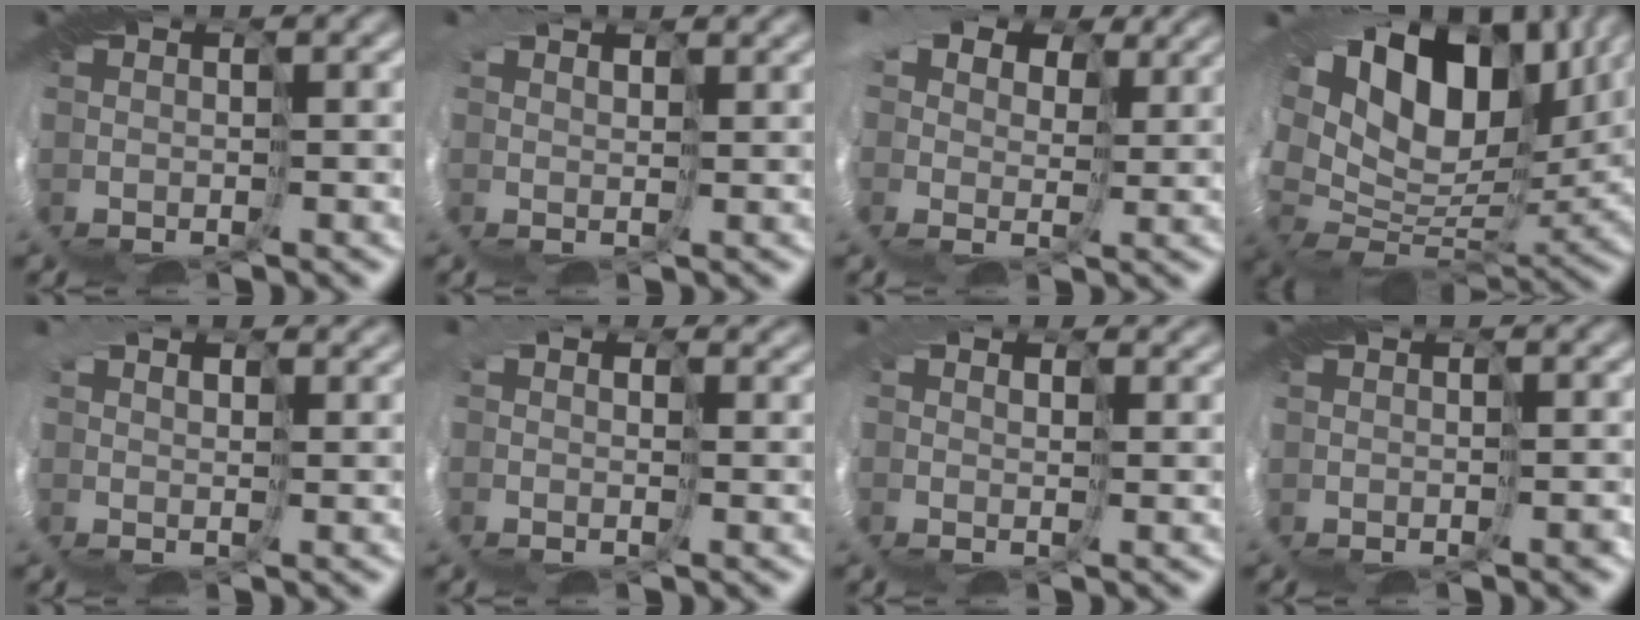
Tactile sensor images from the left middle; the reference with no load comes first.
{"total": 3.0, "force": [2.8, 1.0, 0.2], "torque": [-0.020, 0.011, 0.038]}
{"total": 11.0, "force": [6.3, 7.1, 5.5], "torque": [-0.136, 0.037, 0.091]}
{"total": 13.4, "force": [8.5, 7.3, 7.3], "torque": [-0.163, 0.041, 0.150]}
{"total": 3.8, "force": [3.0, 2.0, 1.0], "torque": [-0.044, 0.016, 0.040]}
{"total": 4.8, "force": [2.1, 3.6, 2.3], "torque": [-0.065, 0.013, 0.015]}
{"total": 3.9, "force": [2.3, 2.9, 1.2], "torque": [-0.048, 0.015, 0.024]}
{"total": 1.4, "force": [-0.9, 0.6, 0.9], "torque": [-0.008, 0.003, -0.009]}